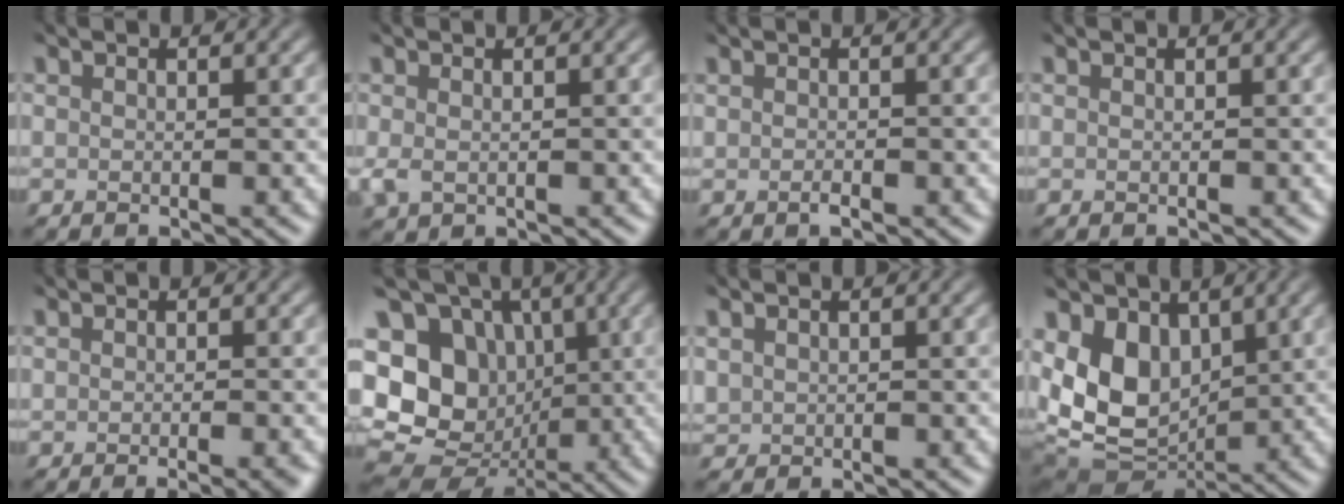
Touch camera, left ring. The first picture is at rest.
{"total": 1.2, "force": [0.2, 0.8, 0.9], "torque": [-0.029, 0.000, 0.008]}
{"total": 0.8, "force": [-0.2, 0.2, 0.7], "torque": [-0.016, -0.005, 0.000]}
{"total": 0.0}
{"total": 2.2, "force": [-0.2, 0.7, 2.1], "torque": [-0.022, -0.003, -0.002]}
{"total": 16.4, "force": [0.2, 14.0, 8.4], "torque": [-0.185, 0.029, -0.012]}
{"total": 1.1, "force": [0.5, 0.8, 0.6], "torque": [-0.019, 0.002, 0.018]}
{"total": 8.8, "force": [0.8, 6.1, 6.4], "torque": [-0.135, -0.011, 0.019]}